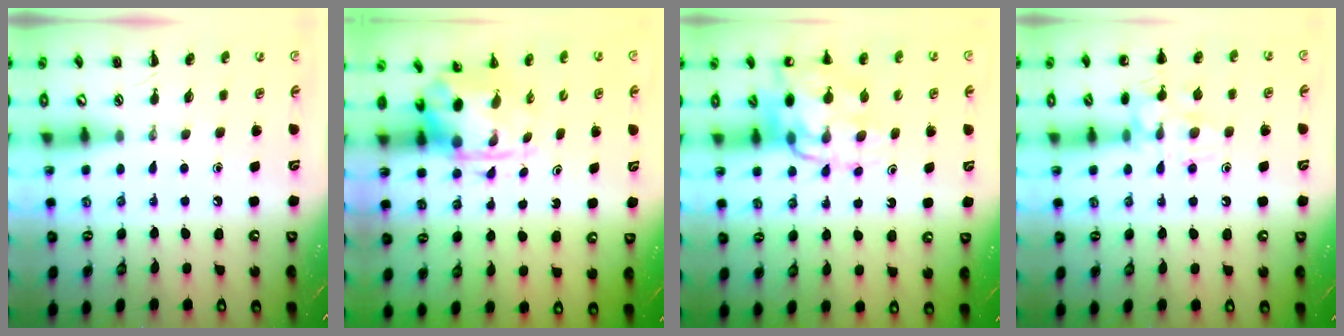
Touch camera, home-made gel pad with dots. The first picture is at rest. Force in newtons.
{"total": 3.7, "press": 3.6, "slide": 0.9}
{"total": 13.8, "press": 13.4, "slide": 3.4}
{"total": 12.7, "press": 12.6, "slide": 0.8}